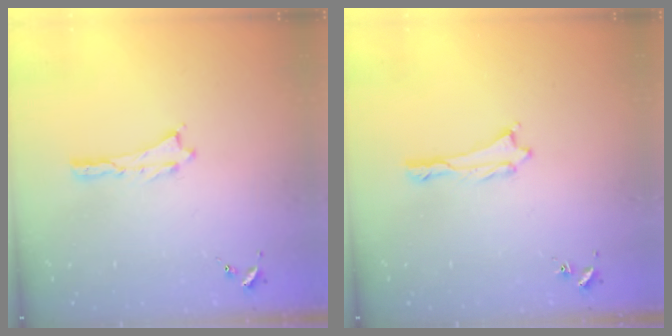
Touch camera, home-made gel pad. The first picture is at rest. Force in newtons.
{"total": 0.6, "press": 0.5, "slide": 0.2}